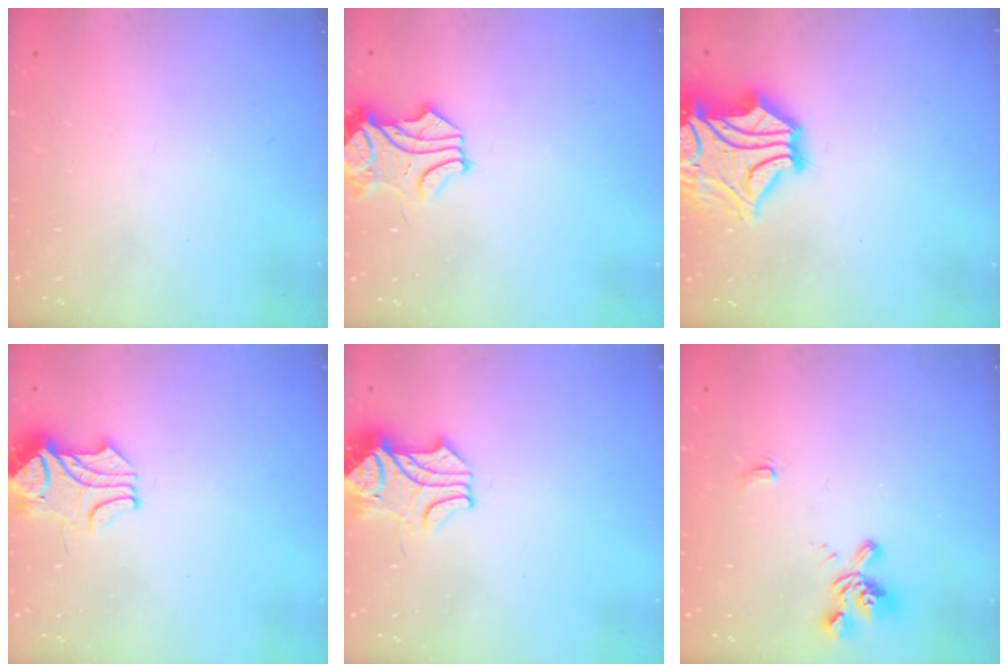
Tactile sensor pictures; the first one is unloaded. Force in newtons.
{"total": 1.7, "press": 1.5, "slide": 0.8}
{"total": 7.6, "press": 7.3, "slide": 2.0}
{"total": 2.2, "press": 2.0, "slide": 0.9}
{"total": 2.4, "press": 2.2, "slide": 1.0}
{"total": 1.1, "press": 0.4, "slide": 1.0}